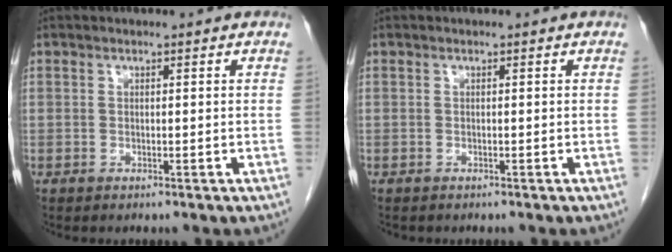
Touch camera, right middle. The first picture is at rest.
{"total": 0.7, "force": [-0.6, 0.3, 0.2], "torque": [-0.009, 0.000, -0.009]}